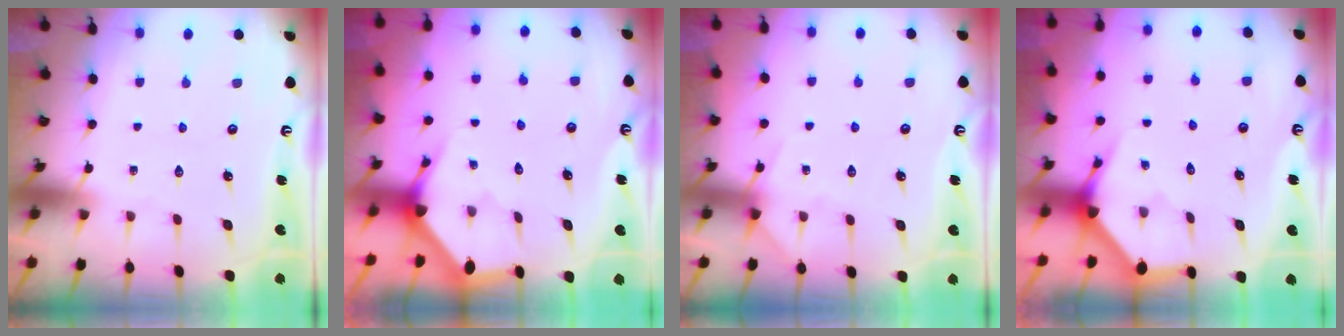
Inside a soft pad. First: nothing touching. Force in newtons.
{"total": 3.2, "press": 3.2, "slide": 0.1}
{"total": 6.1, "press": 6.1, "slide": 0.7}
{"total": 3.4, "press": 3.4, "slide": 0.1}